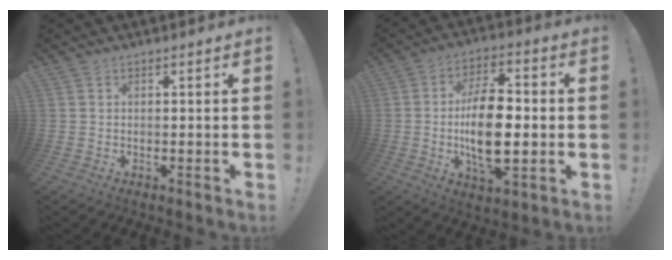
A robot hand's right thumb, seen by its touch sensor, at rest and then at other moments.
{"total": 16.3, "force": [-1.6, 7.9, 14.1], "torque": [-0.255, 0.000, -0.034]}